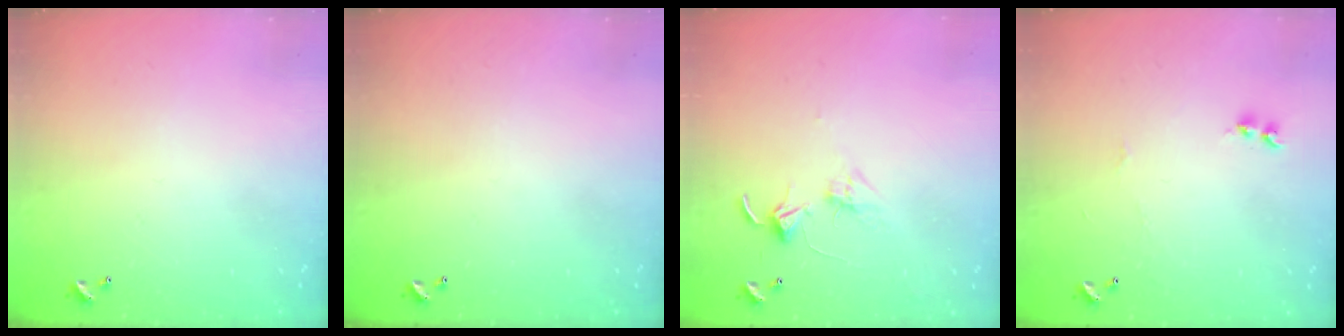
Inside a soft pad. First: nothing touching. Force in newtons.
{"total": 0.0}
{"total": 2.8, "press": 2.8, "slide": 0.2}
{"total": 2.1, "press": 2.1, "slide": 0.5}